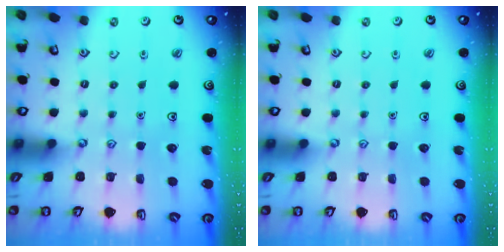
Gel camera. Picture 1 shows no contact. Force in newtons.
{"total": 0.0}